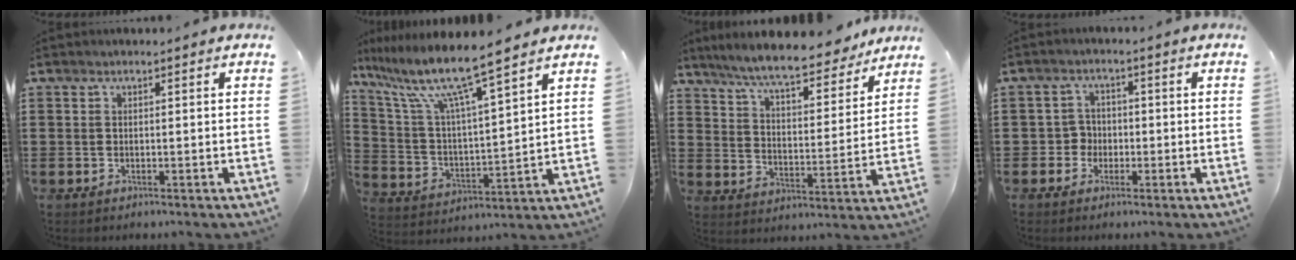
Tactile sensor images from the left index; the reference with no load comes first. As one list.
[{"total": 10.4, "force": [8.4, 0.1, 6.1], "torque": [-0.152, -0.046, 0.137]}, {"total": 8.6, "force": [7.7, 0.6, 3.7], "torque": [-0.104, -0.038, 0.134]}, {"total": 3.0, "force": [-1.1, 2.7, 0.8], "torque": [-0.026, 0.005, -0.025]}]